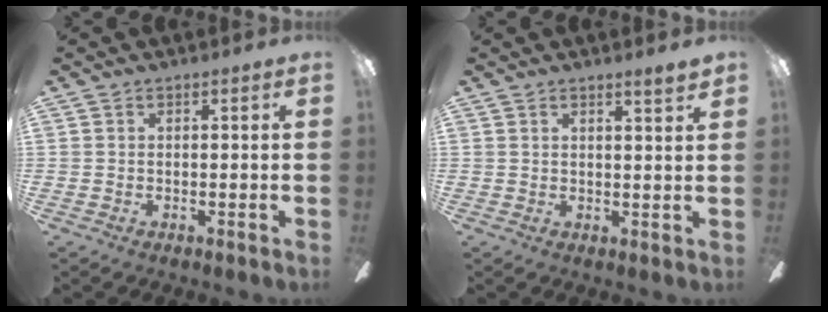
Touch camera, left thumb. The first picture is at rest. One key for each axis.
{"total": 2.7, "fx": 2.3, "fy": -0.3, "fz": 1.4, "tx": -0.016, "ty": -0.017, "tz": 0.037}